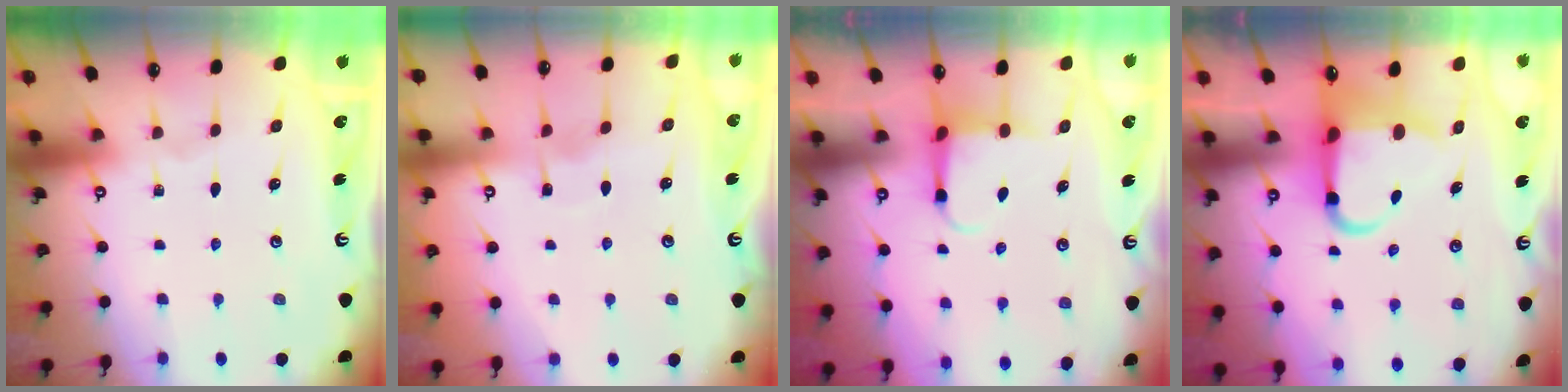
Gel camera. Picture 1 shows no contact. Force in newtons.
{"total": 1.8, "press": 1.7, "slide": 0.3}
{"total": 3.6, "press": 3.6, "slide": 0.5}
{"total": 6.9, "press": 6.7, "slide": 1.5}